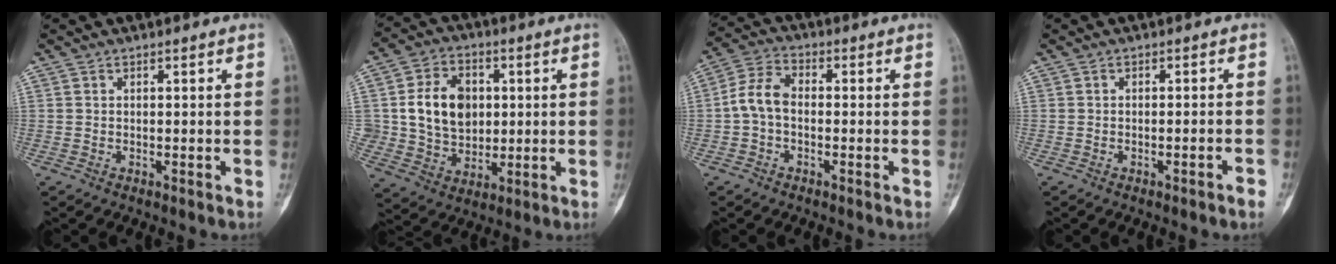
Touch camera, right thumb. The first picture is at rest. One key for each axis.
{"total": 13.0, "fx": 1.9, "fy": 10.1, "fz": 8.0, "tx": -0.099, "ty": -0.003, "tz": 0.040}
{"total": 6.5, "fx": -0.9, "fy": 4.2, "fz": 4.9, "tx": -0.093, "ty": 0.021, "tz": -0.029}
{"total": 2.2, "fx": -1.3, "fy": 0.1, "fz": 1.7, "tx": -0.031, "ty": 0.009, "tz": -0.016}